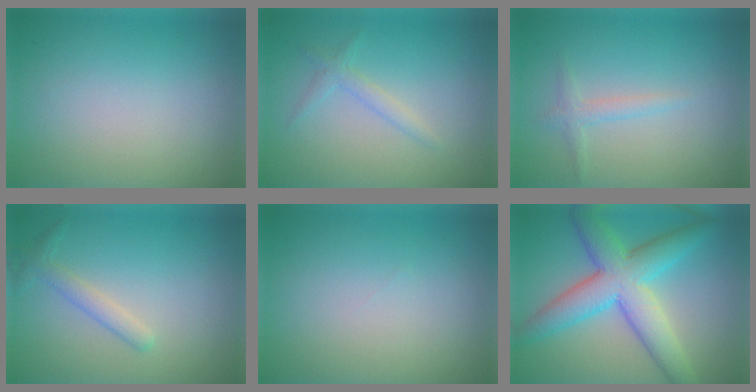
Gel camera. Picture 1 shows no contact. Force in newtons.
{"total": 1.3, "press": 1.3, "slide": 0.1}
{"total": 1.3, "press": 1.3, "slide": 0.0}
{"total": 1.7, "press": 1.7, "slide": 0.1}
{"total": 0.0}
{"total": 7.8, "press": 7.8, "slide": 0.1}